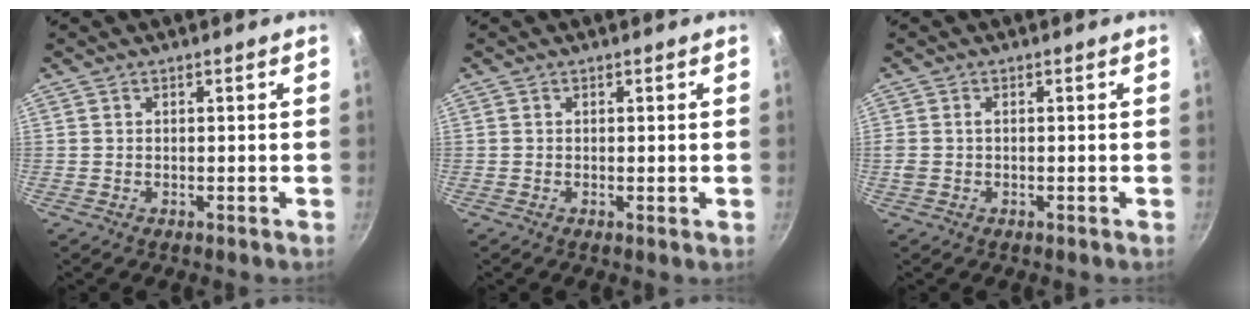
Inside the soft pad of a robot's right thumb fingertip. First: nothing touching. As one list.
[{"total": 0.5, "force": [0.0, 0.0, 0.5], "torque": [-0.008, -0.002, -0.002]}, {"total": 1.4, "force": [0.0, 0.9, 1.0], "torque": [-0.022, 0.002, 0.000]}]